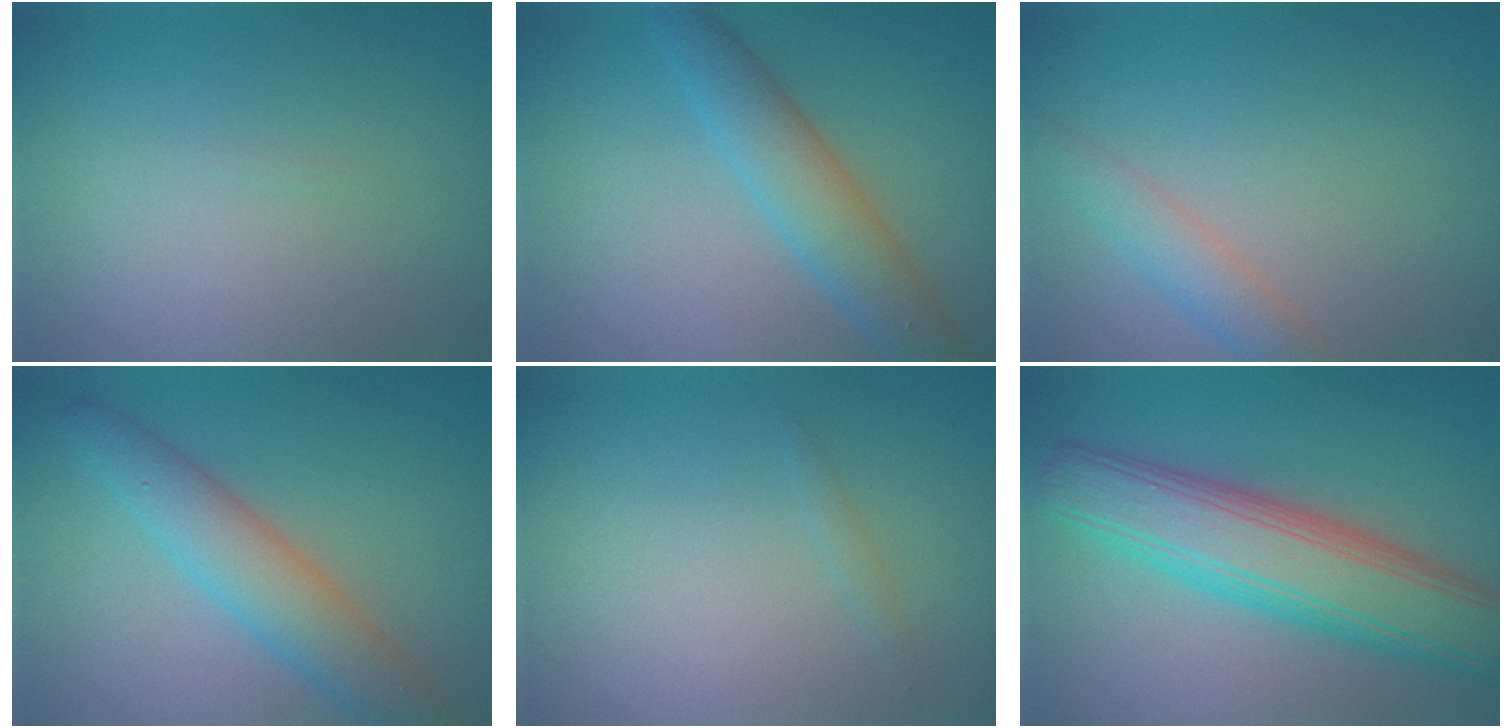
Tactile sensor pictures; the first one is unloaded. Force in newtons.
{"total": 4.3, "press": 4.3, "slide": 0.1}
{"total": 2.4, "press": 2.4, "slide": 0.1}
{"total": 5.1, "press": 5.1, "slide": 0.3}
{"total": 0.5, "press": 0.5, "slide": 0.1}
{"total": 9.1, "press": 9.1, "slide": 0.3}